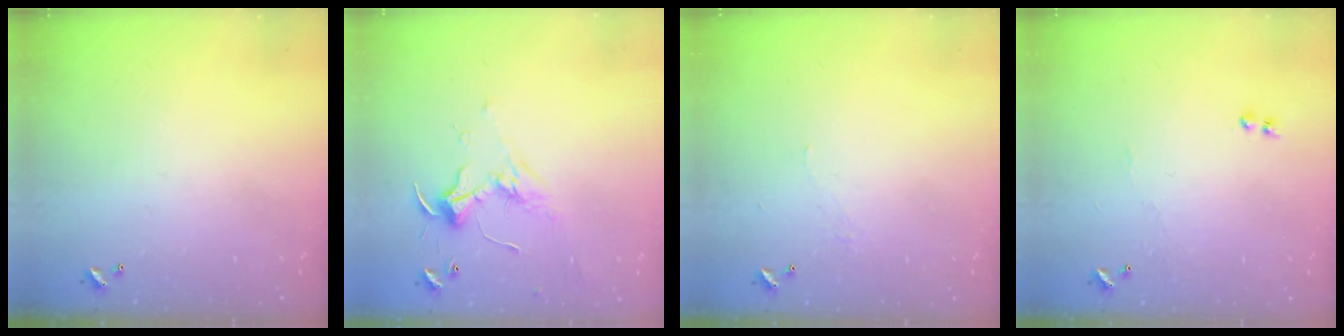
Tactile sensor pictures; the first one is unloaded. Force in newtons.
{"total": 1.3, "press": 1.2, "slide": 0.3}
{"total": 2.2, "press": 2.2, "slide": 0.5}
{"total": 2.6, "press": 2.5, "slide": 0.5}